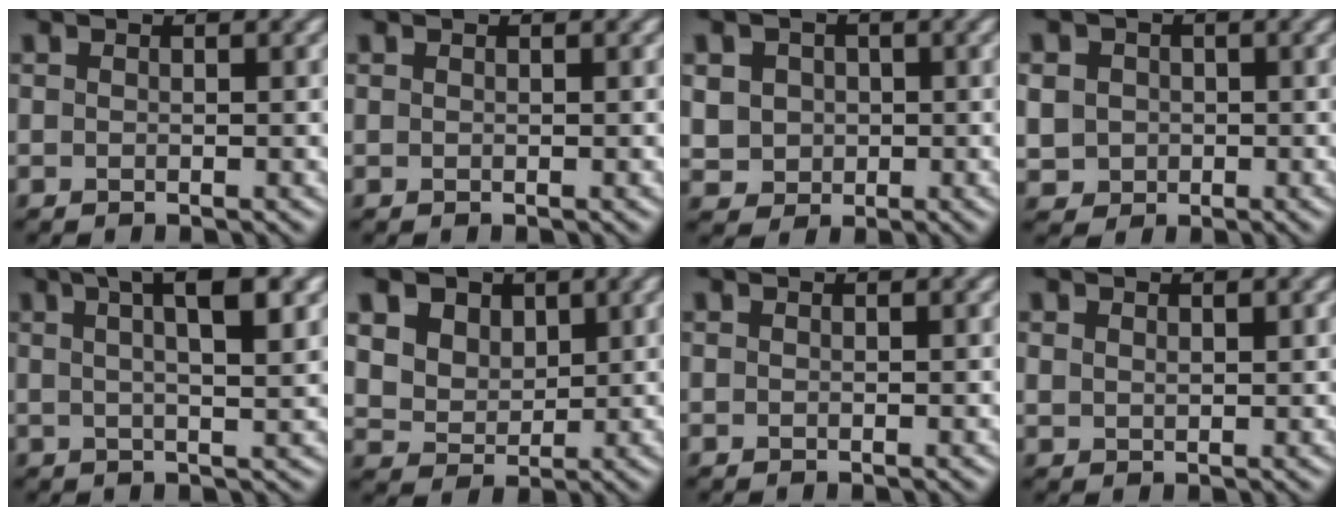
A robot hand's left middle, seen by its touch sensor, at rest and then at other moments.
{"total": 0.0}
{"total": 4.5, "force": [1.0, 4.0, 1.8], "torque": [-0.041, 0.016, 0.015]}
{"total": 4.0, "force": [0.4, 3.7, 1.4], "torque": [-0.033, 0.011, 0.004]}
{"total": 8.0, "force": [3.5, 2.5, 6.7], "torque": [-0.065, 0.028, 0.028]}
{"total": 8.7, "force": [4.3, 6.6, 3.8], "torque": [-0.099, 0.020, 0.066]}
{"total": 0.0}
{"total": 1.4, "force": [0.8, 0.8, 0.8], "torque": [-0.015, -0.002, 0.019]}